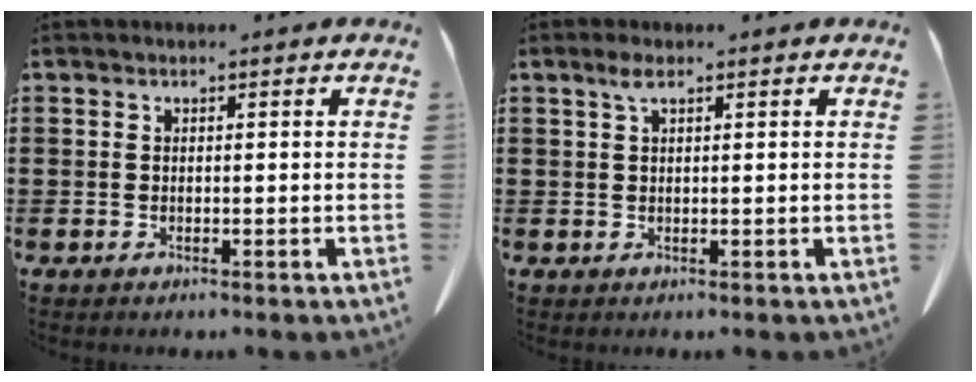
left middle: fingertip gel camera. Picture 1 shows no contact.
{"total": 2.0, "force": [0.9, 0.6, 1.7], "torque": [-0.038, 0.005, 0.015]}